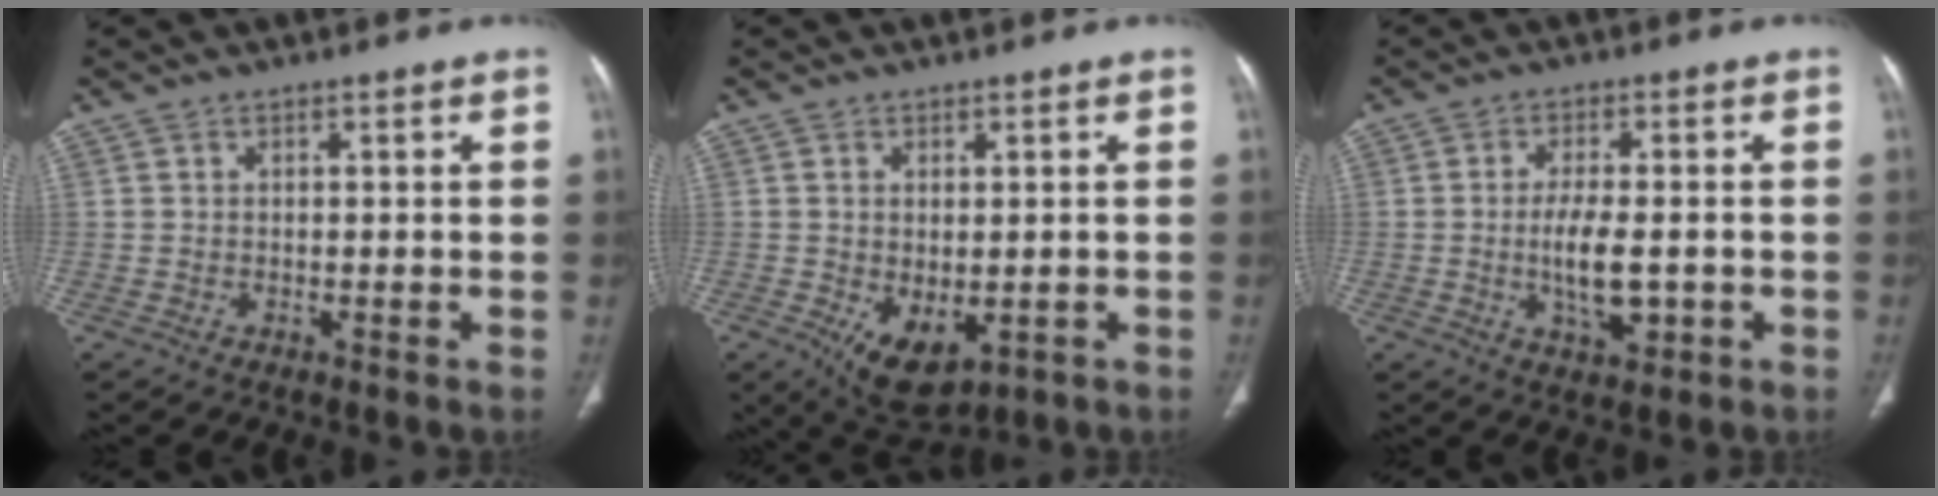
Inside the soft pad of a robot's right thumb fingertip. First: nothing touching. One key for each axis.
{"total": 8.0, "fx": -2.0, "fy": 4.5, "fz": 6.2, "tx": -0.092, "ty": -0.012, "tz": -0.012}
{"total": 7.0, "fx": -1.1, "fy": 2.7, "fz": 6.3, "tx": -0.125, "ty": -0.001, "tz": -0.019}